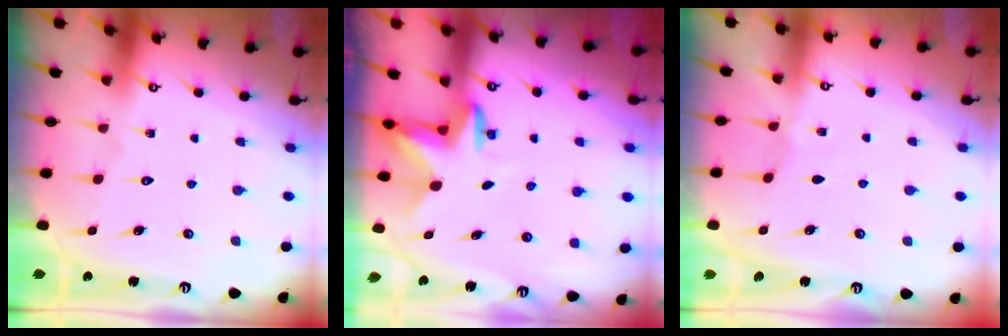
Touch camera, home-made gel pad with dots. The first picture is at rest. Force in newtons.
{"total": 3.0, "press": 2.9, "slide": 0.7}
{"total": 2.3, "press": 2.3, "slide": 0.4}